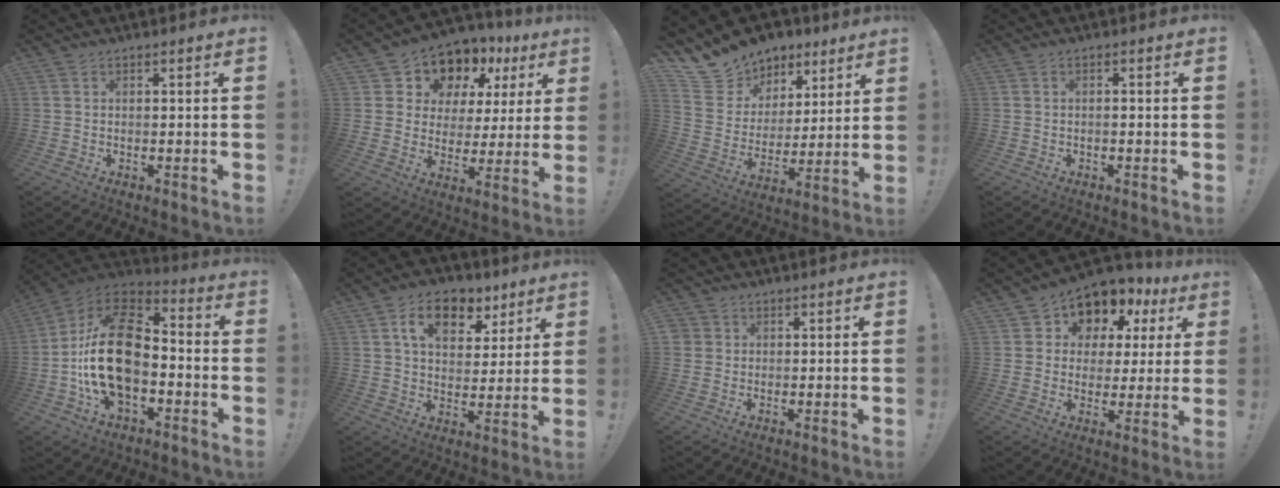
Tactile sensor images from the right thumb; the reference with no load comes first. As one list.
[{"total": 10.7, "force": [7.3, 7.3, 2.7], "torque": [-0.041, -0.069, 0.139]}, {"total": 12.6, "force": [9.6, 8.0, 1.5], "torque": [-0.037, -0.080, 0.189]}, {"total": 1.1, "force": [-0.8, -0.1, 0.7], "torque": [-0.019, 0.003, -0.014]}, {"total": 24.0, "force": [-3.5, 15.0, 18.4], "torque": [-0.350, 0.042, -0.047]}, {"total": 12.8, "force": [6.4, 8.3, 7.2], "torque": [-0.107, -0.019, 0.118]}, {"total": 2.1, "force": [0.5, 2.0, 0.2], "torque": [0.000, -0.001, 0.008]}, {"total": 7.9, "force": [4.4, 6.2, 2.0], "torque": [-0.031, -0.048, 0.084]}]